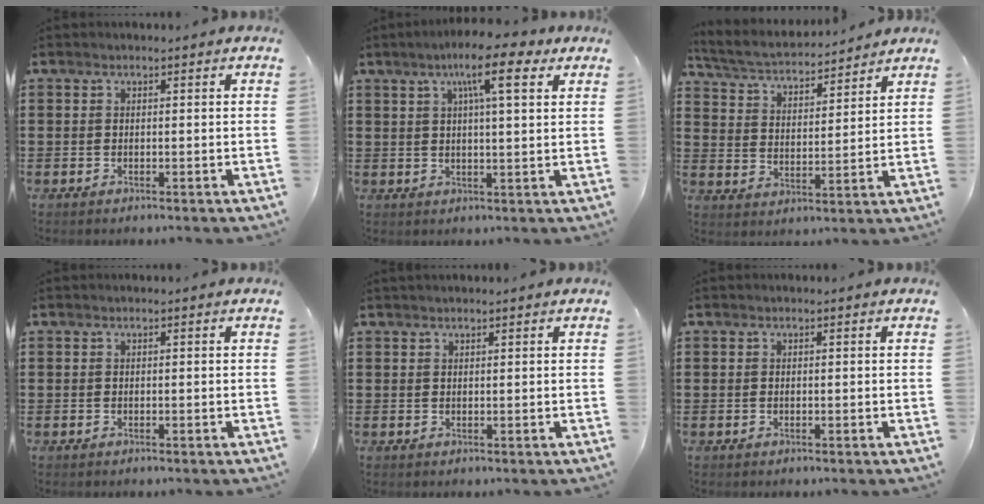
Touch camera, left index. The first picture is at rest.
{"total": 9.1, "force": [5.0, 1.7, 7.4], "torque": [-0.126, -0.005, 0.075]}
{"total": 4.1, "force": [4.0, 0.4, 1.0], "torque": [-0.042, -0.028, 0.065]}
{"total": 0.0}
{"total": 0.8, "force": [0.7, 0.1, 0.2], "torque": [-0.006, 0.000, 0.014]}
{"total": 0.0}